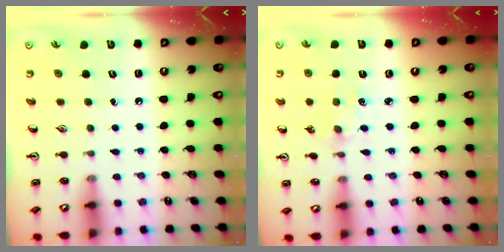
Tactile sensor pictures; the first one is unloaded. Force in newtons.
{"total": 1.0, "press": 0.9, "slide": 0.2}